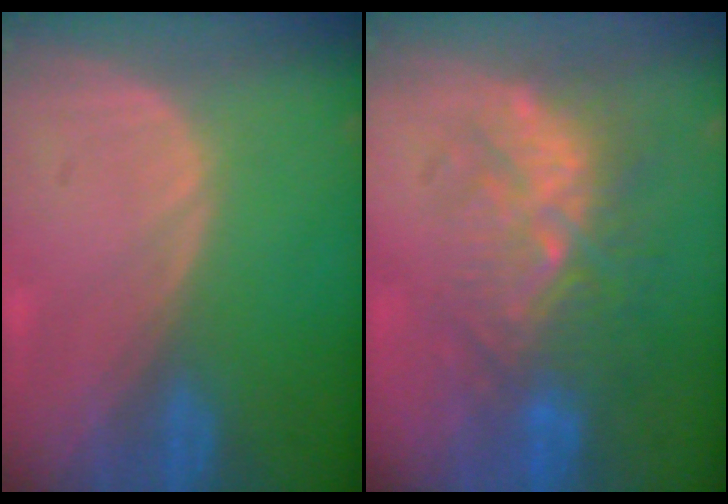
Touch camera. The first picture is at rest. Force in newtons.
{"total": 9.1, "press": 8.7, "slide": 2.7}